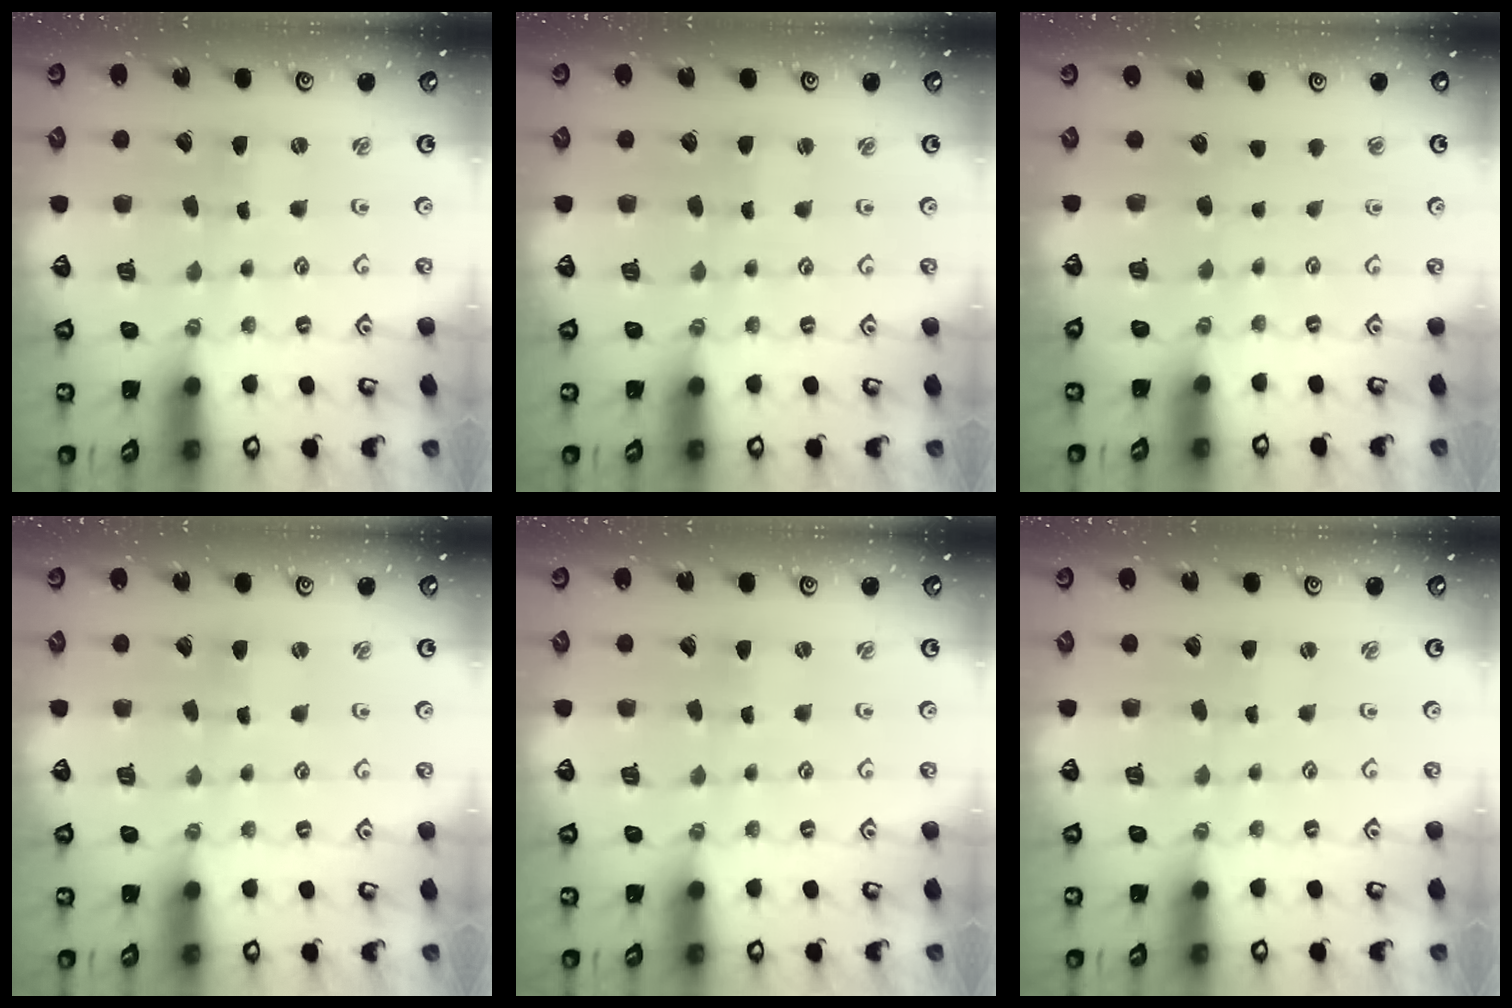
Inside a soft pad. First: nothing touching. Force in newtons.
{"total": 1.5, "press": 1.4, "slide": 0.3}
{"total": 0.0}
{"total": 1.1, "press": 1.0, "slide": 0.3}
{"total": 0.9, "press": 0.9, "slide": 0.1}
{"total": 0.0}